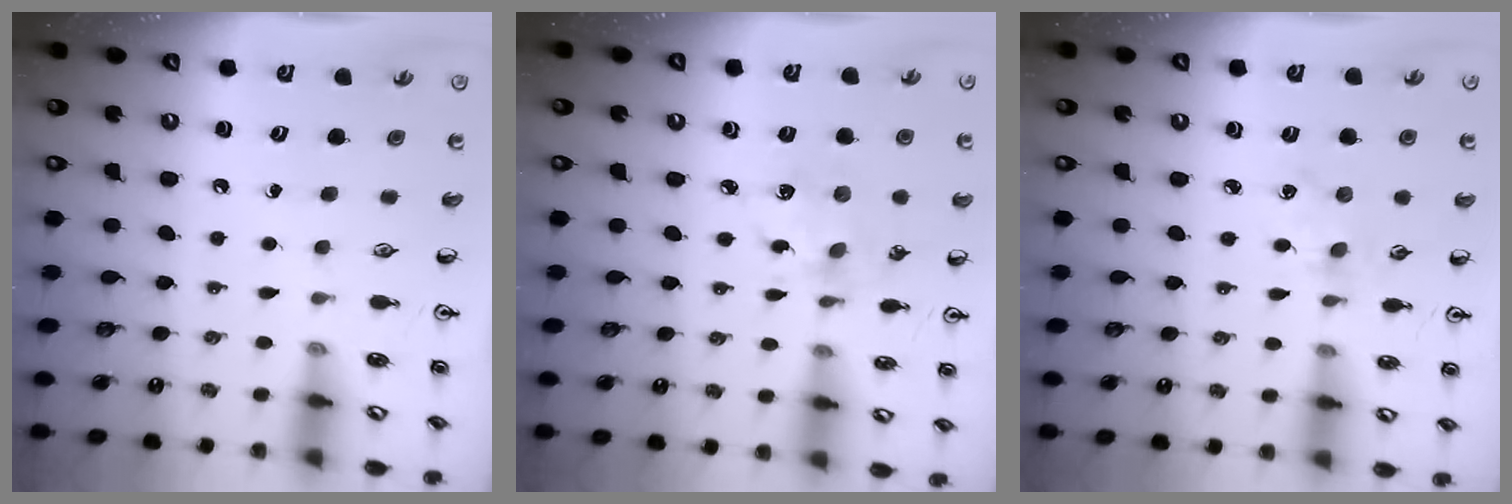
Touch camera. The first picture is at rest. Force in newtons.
{"total": 6.3, "press": 6.3, "slide": 0.4}
{"total": 3.0, "press": 3.0, "slide": 0.4}